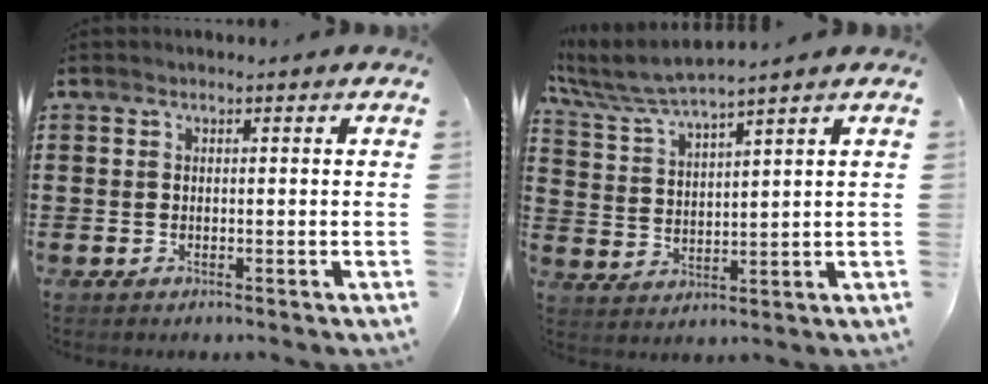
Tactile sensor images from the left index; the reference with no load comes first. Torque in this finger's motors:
{"motor_torque": [1.07, -1.07, 0.24, 0.07]}